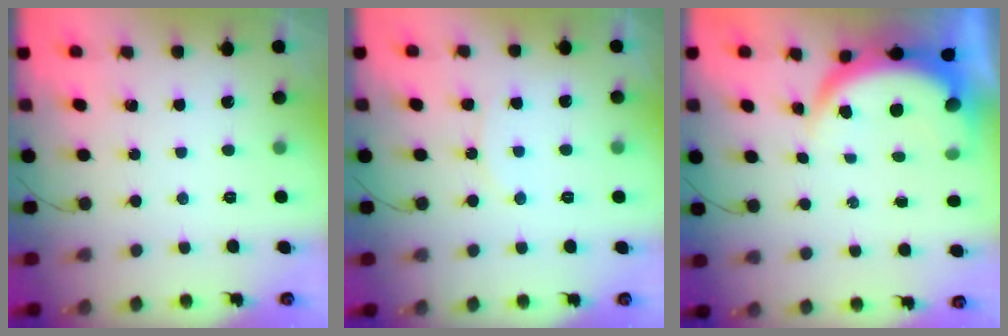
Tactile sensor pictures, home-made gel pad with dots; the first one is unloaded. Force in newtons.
{"total": 6.4, "press": 5.9, "slide": 2.3}
{"total": 7.3, "press": 7.3, "slide": 0.9}